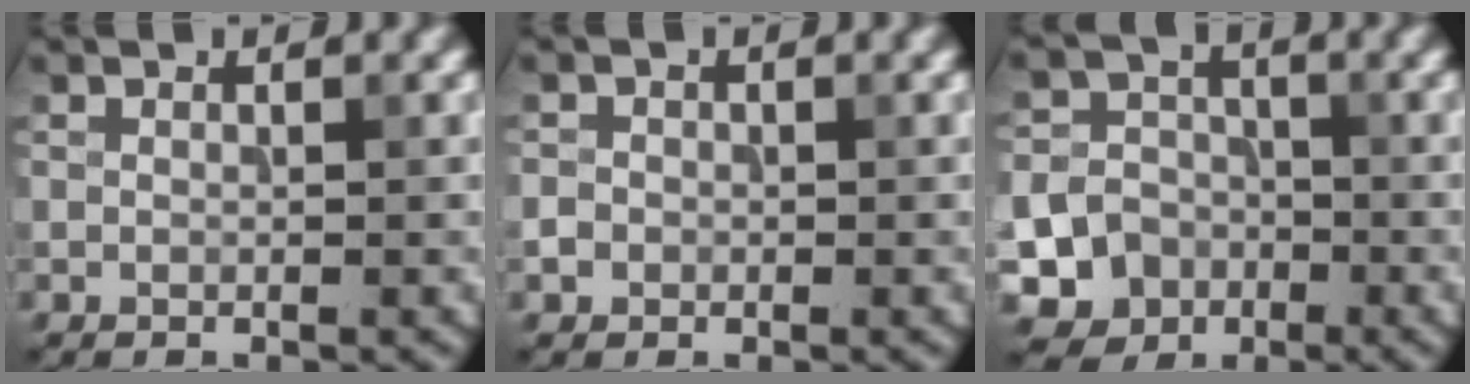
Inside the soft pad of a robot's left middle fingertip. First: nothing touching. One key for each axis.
{"total": 1.0, "fx": -0.4, "fy": 0.9, "fz": 0.2, "tx": 0.001, "ty": -0.001, "tz": -0.008}
{"total": 7.6, "fx": -3.7, "fy": 6.5, "fz": 1.5, "tx": -0.010, "ty": -0.014, "tz": -0.080}